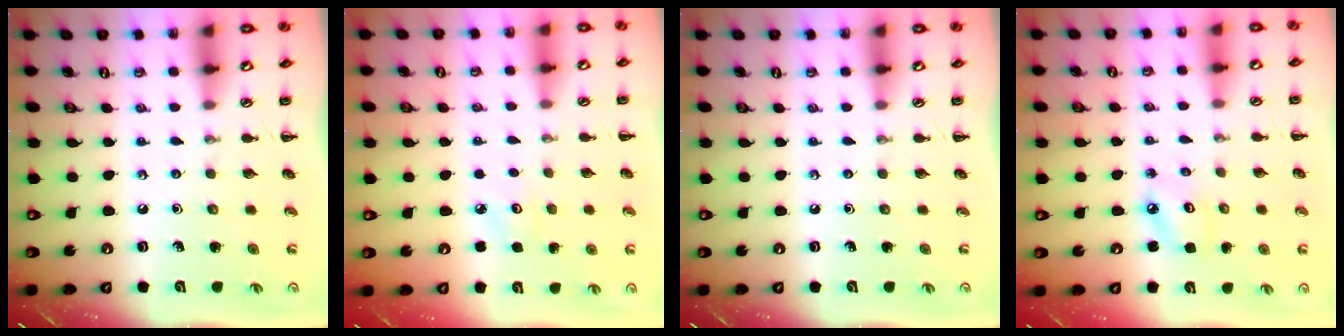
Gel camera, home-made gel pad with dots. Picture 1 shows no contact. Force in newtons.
{"total": 2.7, "press": 2.6, "slide": 0.7}
{"total": 0.0}
{"total": 4.2, "press": 4.2, "slide": 0.4}